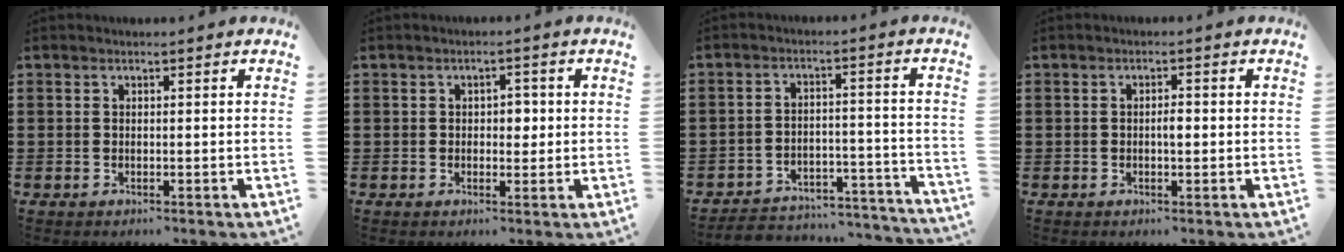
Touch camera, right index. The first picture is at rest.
{"total": 2.4, "force": [0.1, 1.6, 1.8], "torque": [-0.029, 0.005, -0.003]}
{"total": 4.4, "force": [-4.2, 1.1, 0.8], "torque": [-0.017, 0.007, -0.086]}
{"total": 1.6, "force": [-0.2, 0.6, 1.5], "torque": [-0.028, 0.001, -0.004]}